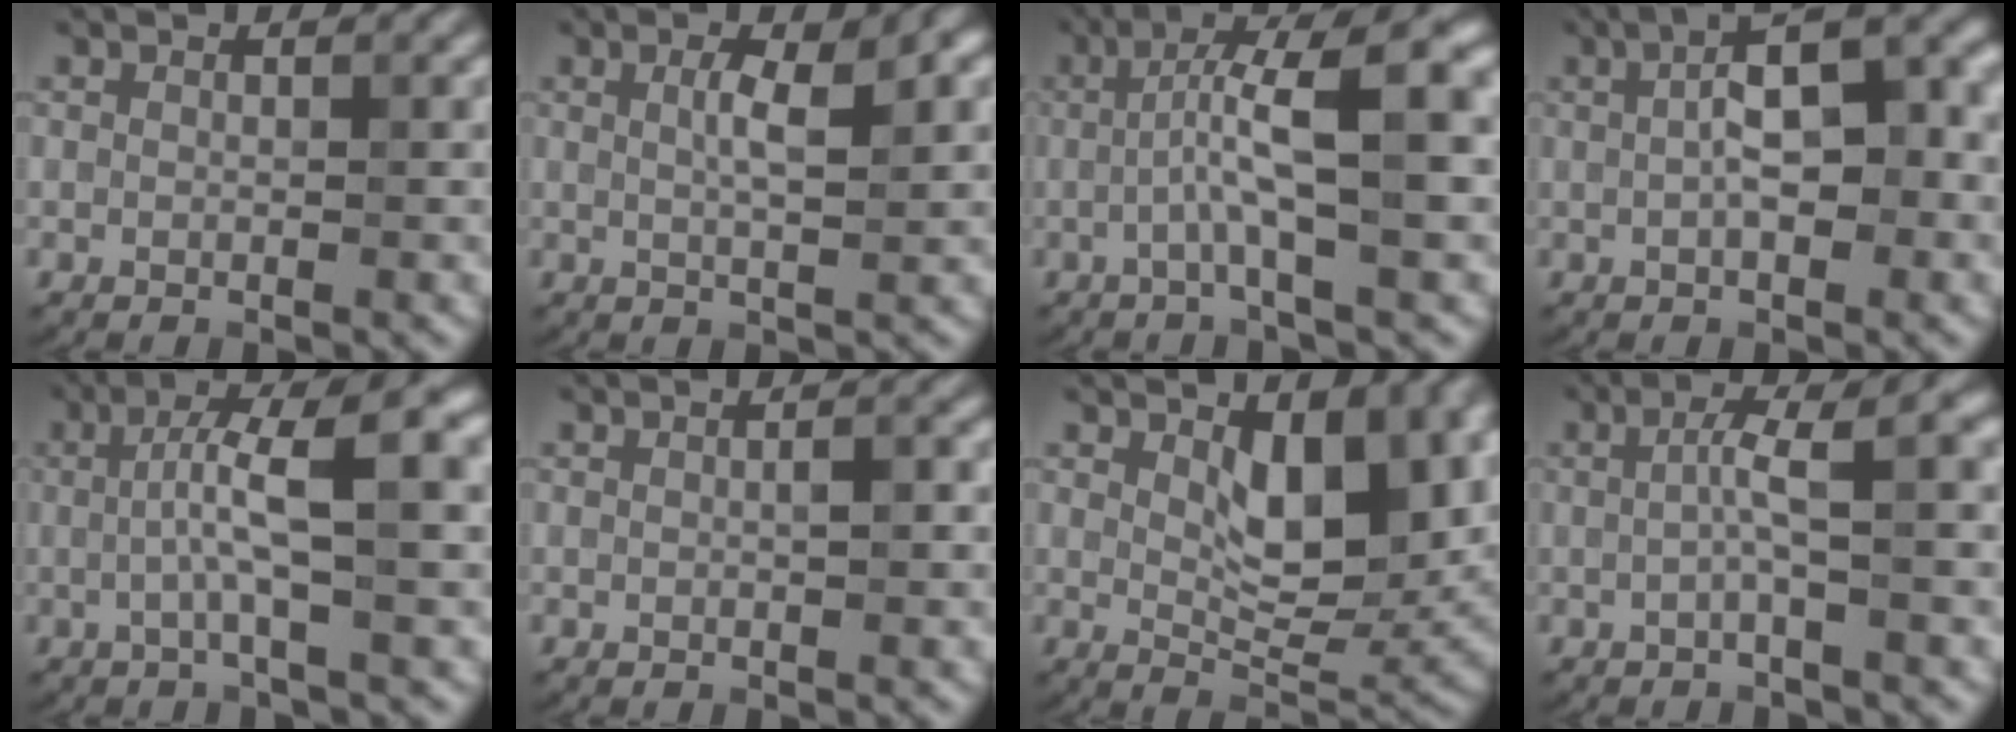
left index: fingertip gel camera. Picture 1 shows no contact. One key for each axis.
{"total": 3.4, "fx": 1.0, "fy": 0.7, "fz": 3.1, "tx": -0.049, "ty": 0.004, "tz": 0.014}
{"total": 8.5, "fx": -0.1, "fy": 1.7, "fz": 8.3, "tx": -0.127, "ty": 0.021, "tz": -0.009}
{"total": 8.3, "fx": 0.9, "fy": 3.2, "fz": 7.6, "tx": -0.114, "ty": 0.019, "tz": 0.006}
{"total": 7.2, "fx": 0.3, "fy": 1.4, "fz": 7.1, "tx": -0.114, "ty": 0.019, "tz": -0.003}
{"total": 1.3, "fx": 0.0, "fy": 0.3, "fz": 1.3, "tx": -0.020, "ty": 0.001, "tz": 0.002}
{"total": 8.2, "fx": 2.5, "fy": 4.0, "fz": 6.7, "tx": -0.102, "ty": -0.011, "tz": 0.043}
{"total": 3.6, "fx": -0.1, "fy": 0.5, "fz": 3.5, "tx": -0.061, "ty": 0.011, "tz": -0.006}